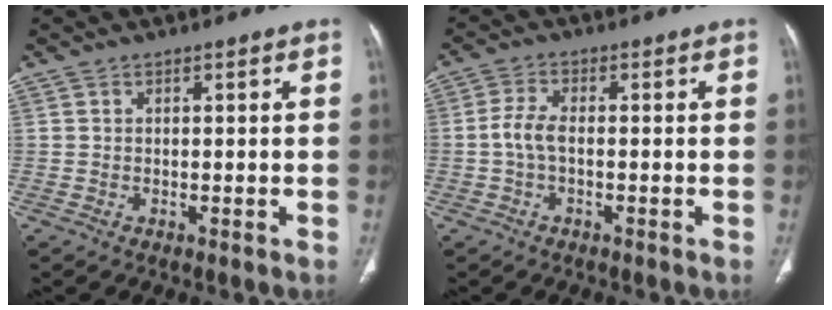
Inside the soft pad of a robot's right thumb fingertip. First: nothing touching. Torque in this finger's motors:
{"motor_torque": [0.29, 0.08, 0.46, 0.38, 0.05]}